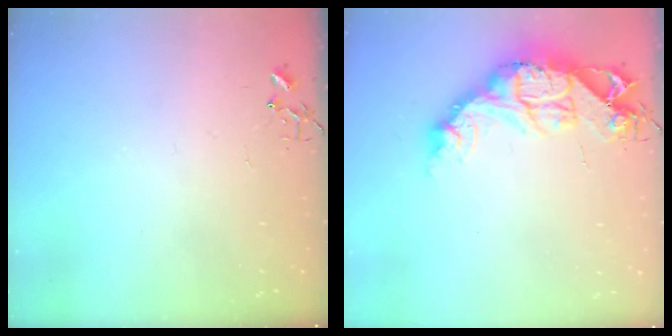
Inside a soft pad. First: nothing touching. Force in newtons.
{"total": 16.7, "press": 16.6, "slide": 1.4}